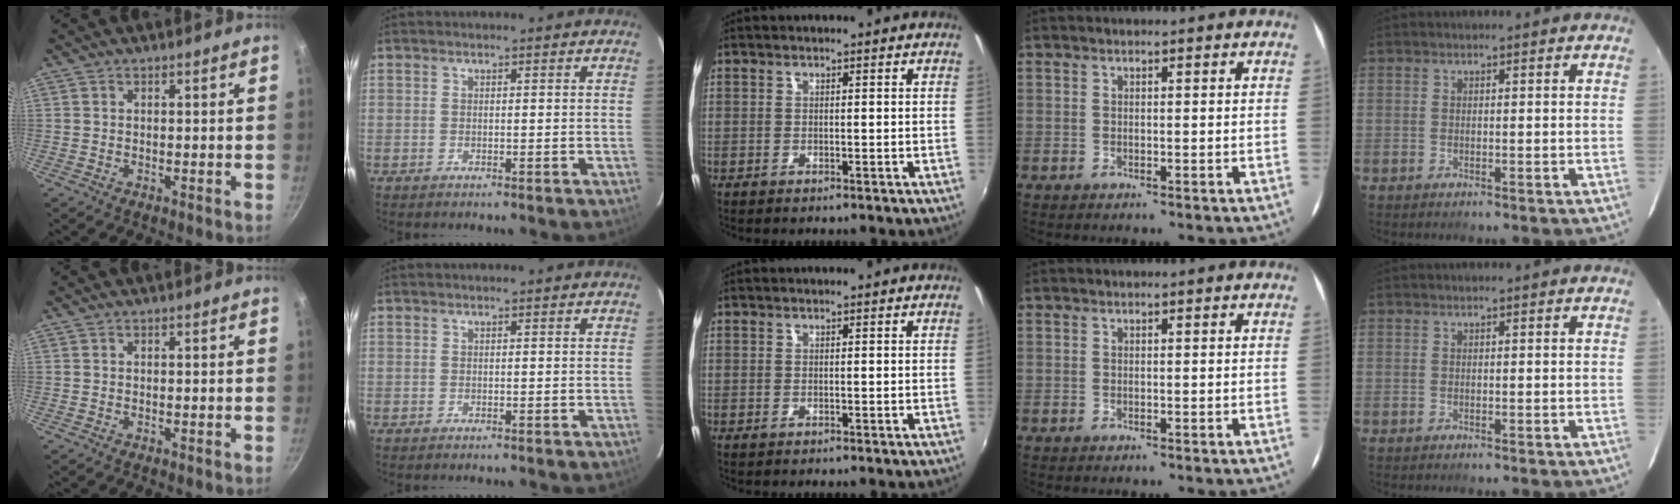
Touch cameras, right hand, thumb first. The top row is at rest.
{}